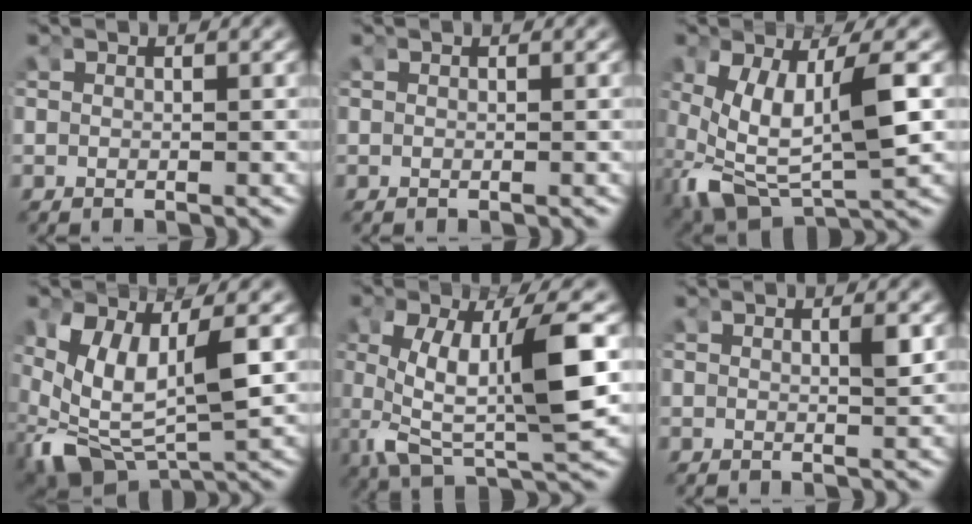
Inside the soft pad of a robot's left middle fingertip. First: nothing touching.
{"total": 0.0}
{"total": 8.6, "force": [-1.9, 4.7, 6.9], "torque": [-0.154, -0.054, 0.005]}
{"total": 9.1, "force": [-1.7, 5.7, 6.9], "torque": [-0.160, -0.057, 0.006]}
{"total": 8.9, "force": [0.0, 3.4, 8.2], "torque": [-0.147, -0.020, 0.017]}
{"total": 0.8, "force": [0.4, -0.4, 0.7], "torque": [-0.011, -0.007, 0.009]}